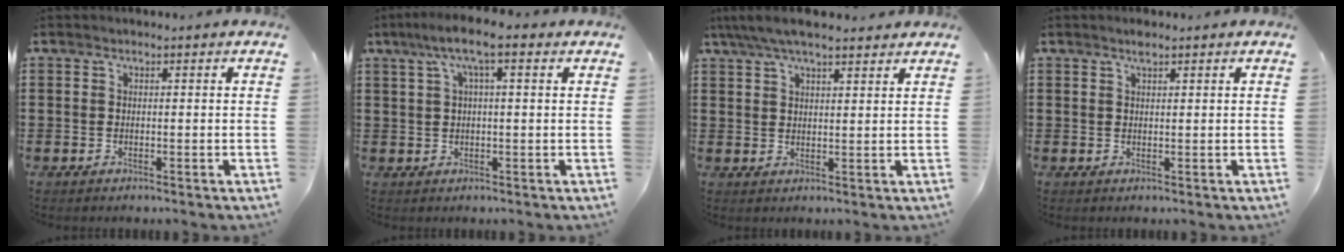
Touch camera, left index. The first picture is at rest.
{"total": 6.0, "force": [2.5, 0.9, 5.4], "torque": [-0.109, 0.011, 0.041]}
{"total": 5.5, "force": [4.4, 1.2, 3.1], "torque": [-0.071, -0.001, 0.080]}
{"total": 1.4, "force": [1.1, 0.3, 0.8], "torque": [-0.018, 0.001, 0.019]}